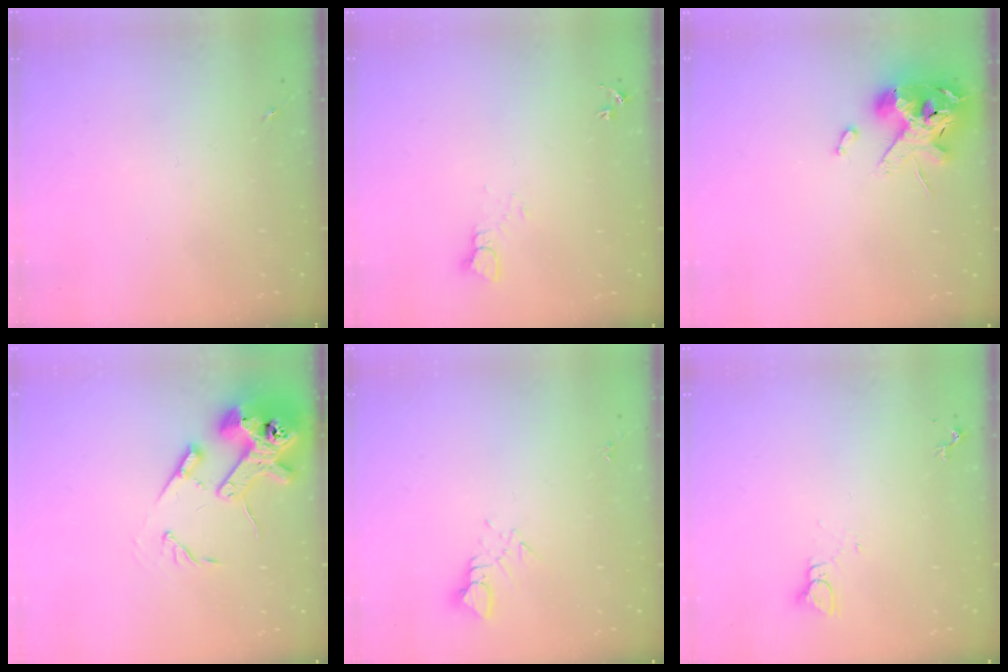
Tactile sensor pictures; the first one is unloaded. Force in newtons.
{"total": 3.7, "press": 3.7, "slide": 0.1}
{"total": 14.4, "press": 14.3, "slide": 2.2}
{"total": 15.7, "press": 15.5, "slide": 2.1}
{"total": 3.2, "press": 3.2, "slide": 0.2}
{"total": 2.8, "press": 2.8, "slide": 0.1}